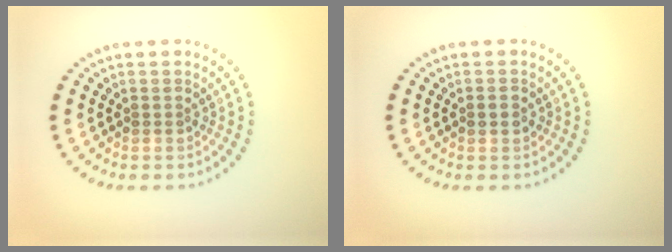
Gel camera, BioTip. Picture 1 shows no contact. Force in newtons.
{"total": 1.0, "press": 1.0, "slide": 0.0}